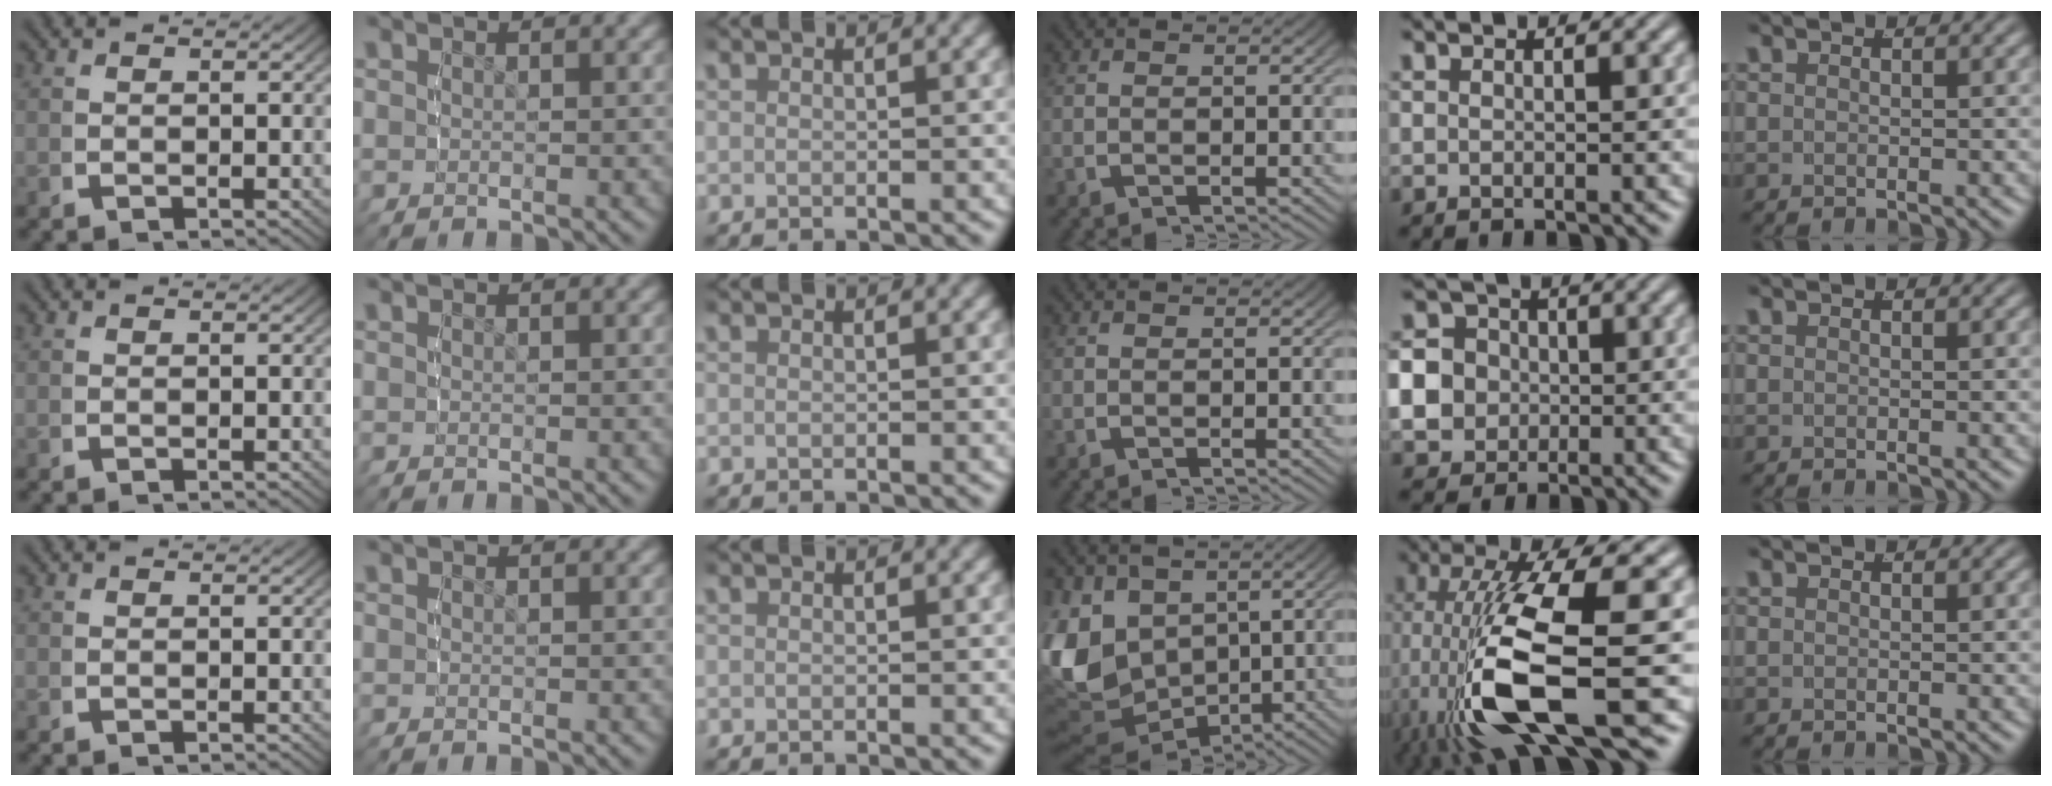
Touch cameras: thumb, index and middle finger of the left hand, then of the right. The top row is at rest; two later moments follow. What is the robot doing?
{"motion": "lift_and_place", "object": "pen"}